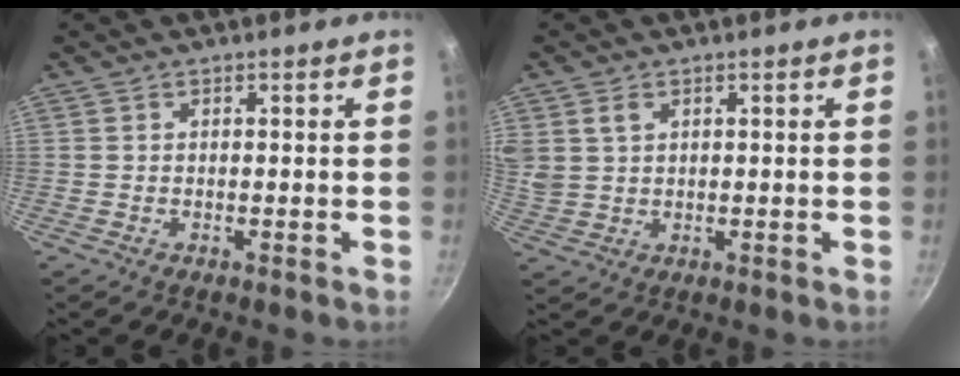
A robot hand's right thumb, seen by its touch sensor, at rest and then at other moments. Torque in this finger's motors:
{"motor_torque": [0.67, 1.44, 0.57, 0.62, 0.10]}